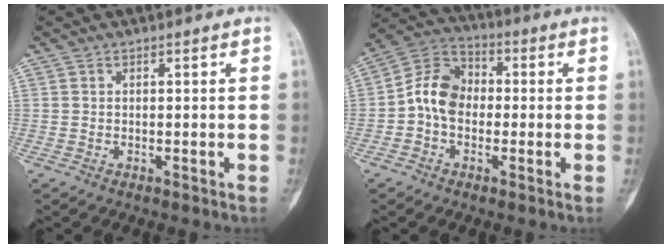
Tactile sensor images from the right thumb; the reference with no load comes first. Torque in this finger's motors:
{"motor_torque": [0.69, 0.67, 0.71, -0.66, 0.06]}